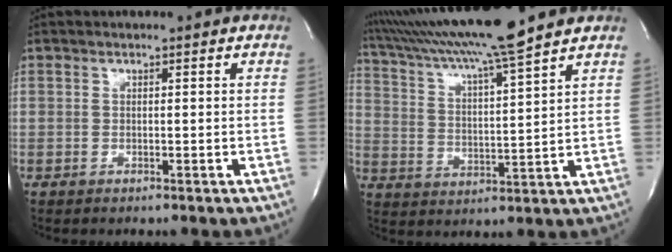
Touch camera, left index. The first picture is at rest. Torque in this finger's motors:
{"motor_torque": [1.25, -0.89, 0.78, 0.14]}